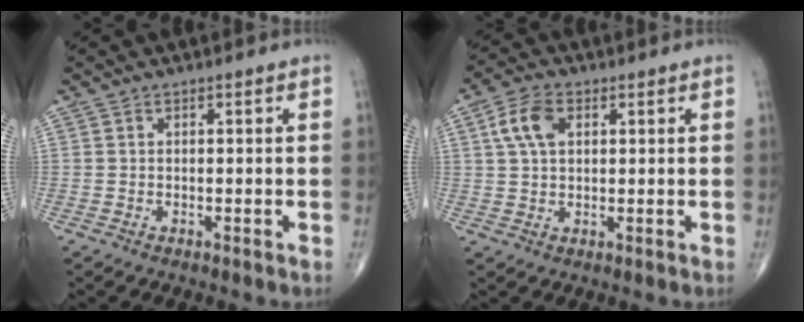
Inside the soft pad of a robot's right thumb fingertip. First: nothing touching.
{"total": 6.5, "force": [2.0, 3.9, 4.7], "torque": [-0.091, 0.007, 0.036]}